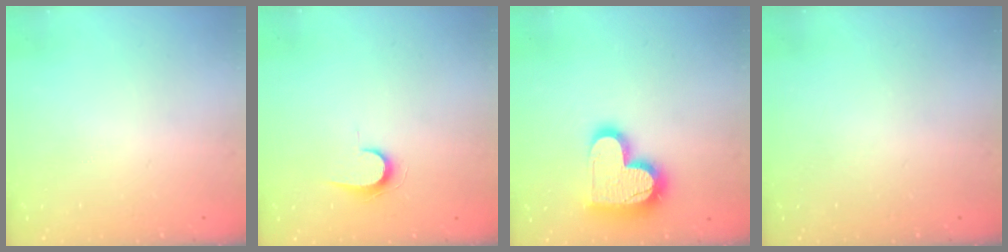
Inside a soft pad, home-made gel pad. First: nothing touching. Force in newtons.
{"total": 5.9, "press": 5.9, "slide": 0.6}
{"total": 17.0, "press": 16.9, "slide": 1.3}
{"total": 0.0}